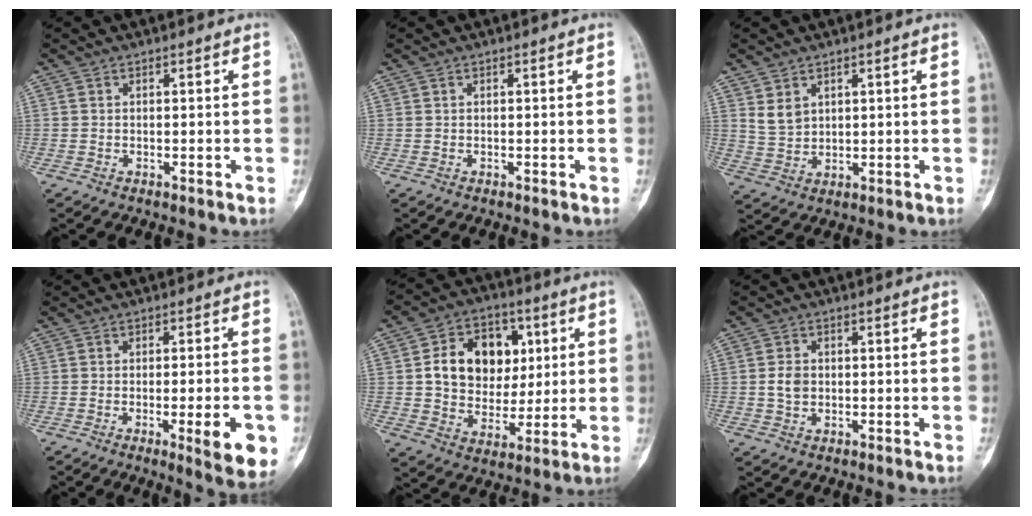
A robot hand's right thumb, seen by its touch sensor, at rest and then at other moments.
{"total": 0.0}
{"total": 4.2, "force": [2.1, 3.0, 2.1], "torque": [-0.030, -0.014, 0.053]}
{"total": 9.1, "force": [-2.9, 1.9, 8.4], "torque": [-0.101, -0.007, -0.034]}
{"total": 15.8, "force": [3.4, 12.2, 9.5], "torque": [-0.110, 0.003, 0.061]}
{"total": 3.2, "force": [0.0, 2.5, 2.0], "torque": [-0.034, 0.004, 0.000]}